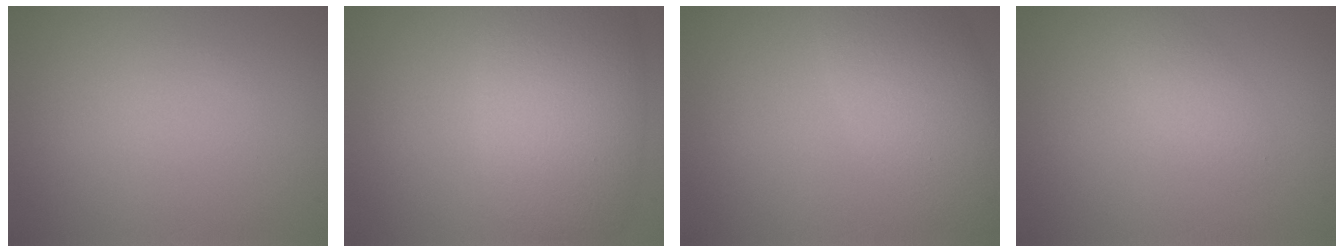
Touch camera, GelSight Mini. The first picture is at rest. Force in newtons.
{"total": 8.8, "press": 8.8, "slide": 0.3}
{"total": 6.3, "press": 6.3, "slide": 0.1}
{"total": 1.7, "press": 1.6, "slide": 0.0}